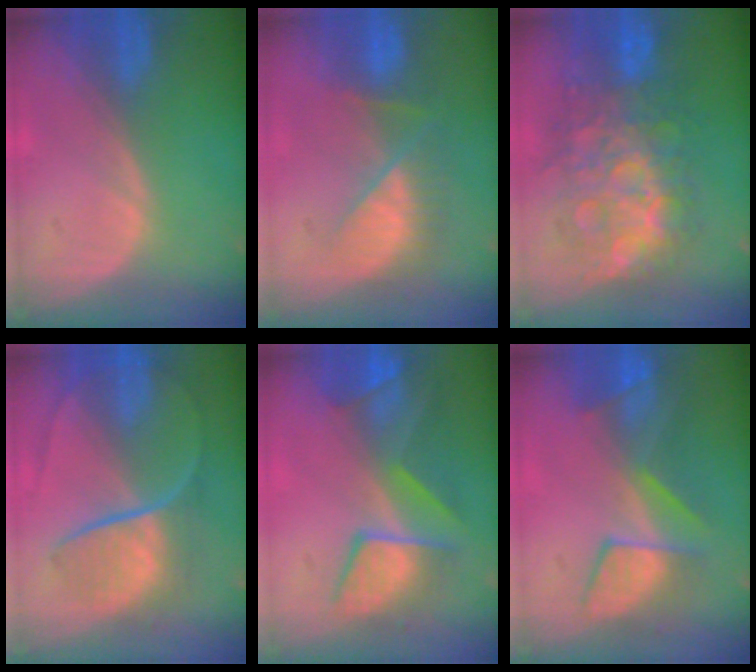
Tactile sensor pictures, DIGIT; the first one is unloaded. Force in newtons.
{"total": 7.7, "press": 7.1, "slide": 3.1}
{"total": 12.4, "press": 12.3, "slide": 1.2}
{"total": 8.8, "press": 7.6, "slide": 4.5}
{"total": 8.6, "press": 8.2, "slide": 2.6}
{"total": 7.8, "press": 7.5, "slide": 1.8}